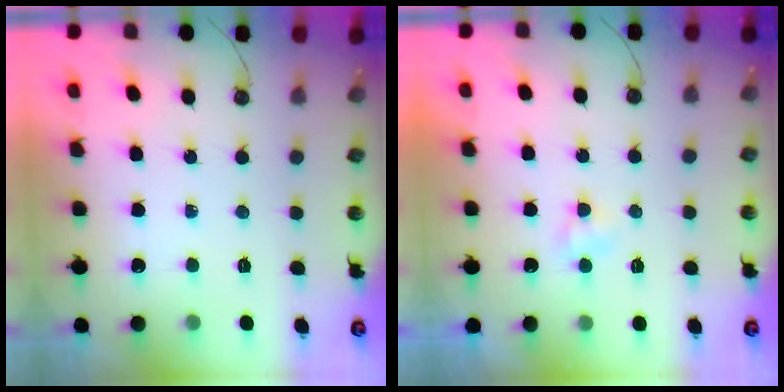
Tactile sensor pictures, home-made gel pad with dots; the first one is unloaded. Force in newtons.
{"total": 2.2, "press": 2.2, "slide": 0.3}